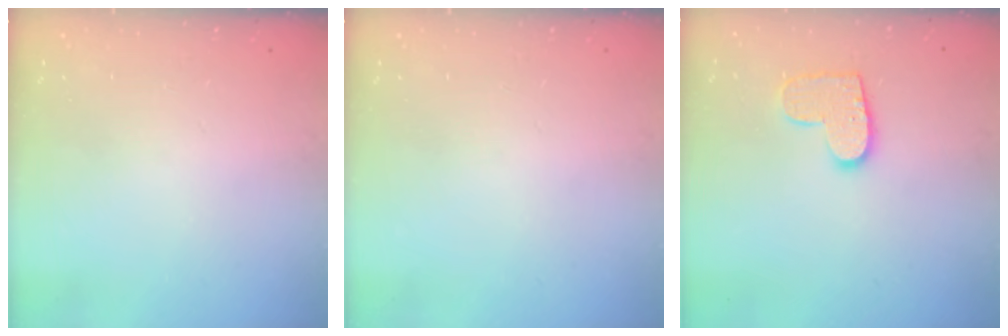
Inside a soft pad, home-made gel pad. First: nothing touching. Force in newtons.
{"total": 0.0}
{"total": 10.2, "press": 10.1, "slide": 0.5}